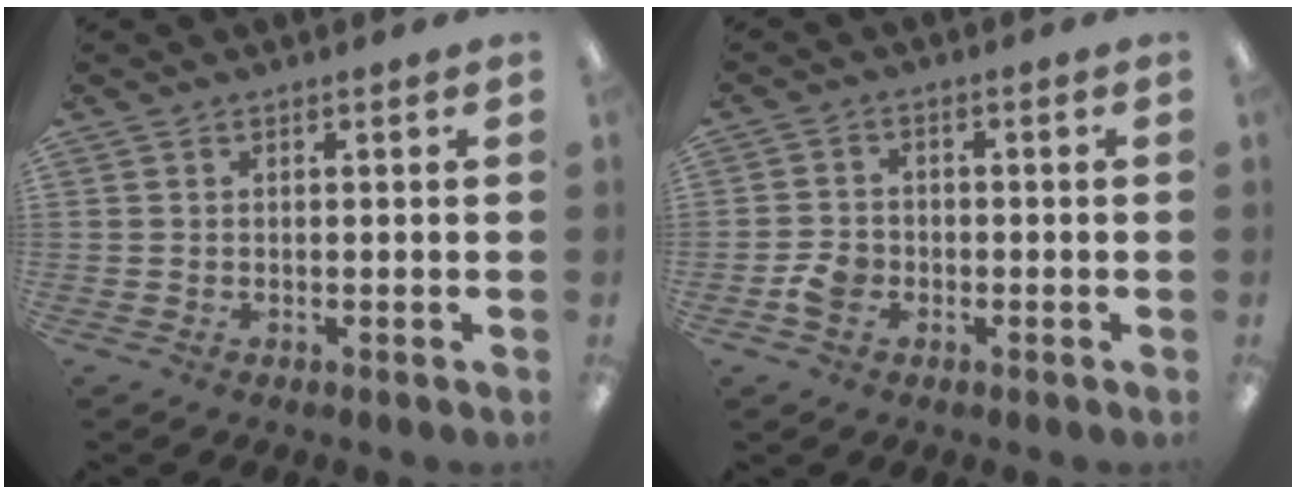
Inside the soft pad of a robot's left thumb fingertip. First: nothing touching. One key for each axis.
{"total": 4.6, "fx": -1.8, "fy": 3.5, "fz": 2.3, "tx": -0.042, "ty": 0.009, "tz": -0.031}